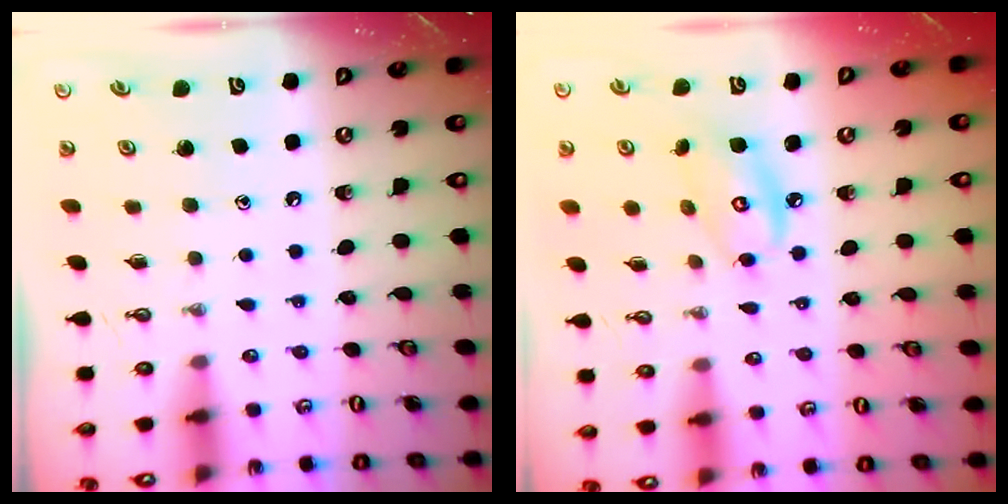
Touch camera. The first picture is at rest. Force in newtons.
{"total": 8.1, "press": 8.1, "slide": 0.5}